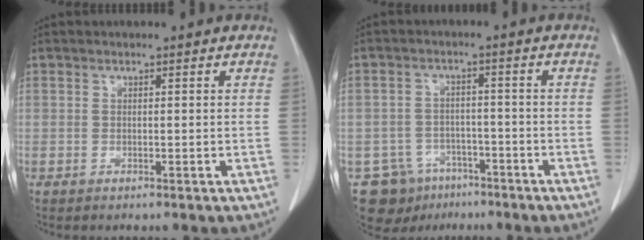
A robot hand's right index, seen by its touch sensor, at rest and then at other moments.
{"total": 8.1, "force": [-5.1, 6.3, 0.7], "torque": [-0.013, 0.021, -0.072]}